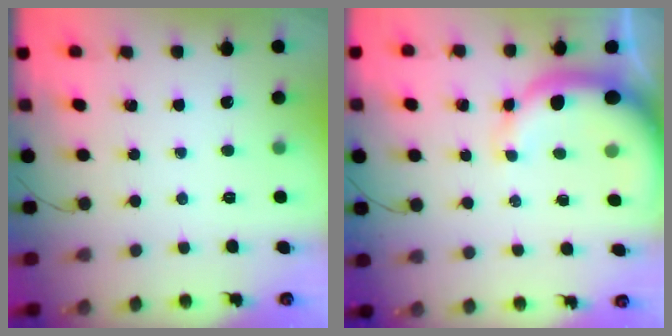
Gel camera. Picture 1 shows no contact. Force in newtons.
{"total": 8.9, "press": 8.5, "slide": 2.6}